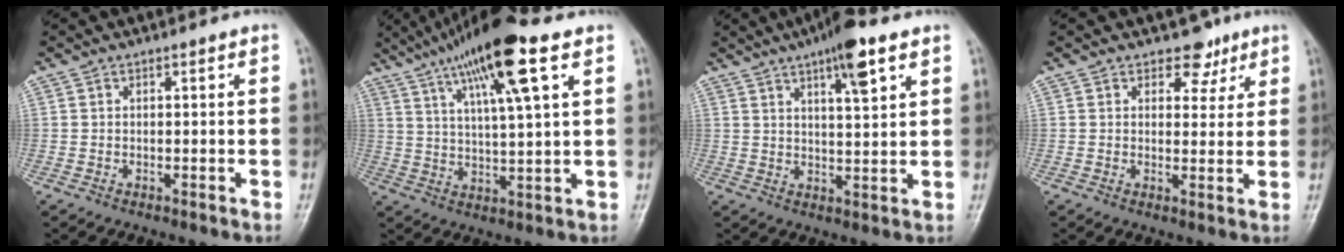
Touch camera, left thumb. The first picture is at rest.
{"total": 16.4, "force": [8.7, 2.7, 13.6], "torque": [-0.234, -0.010, 0.151]}
{"total": 9.2, "force": [5.3, 2.0, 7.3], "torque": [-0.107, -0.018, 0.081]}
{"total": 4.3, "force": [3.0, 2.9, 1.2], "torque": [0.013, -0.016, 0.041]}